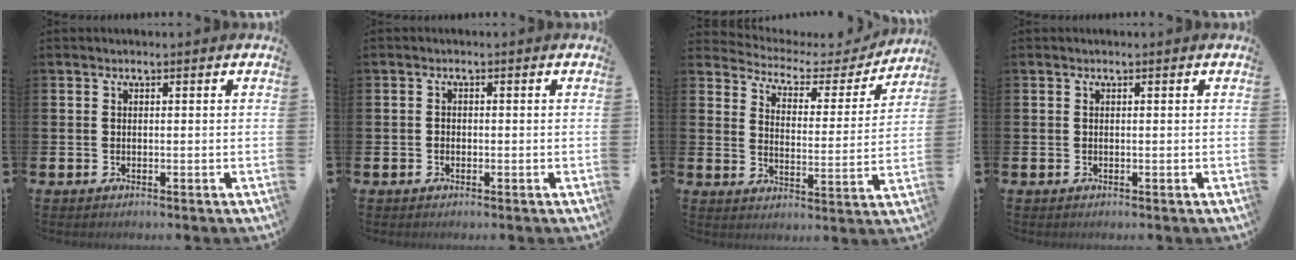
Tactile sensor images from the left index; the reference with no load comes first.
{"total": 0.8, "force": [-0.5, 0.7, 0.2], "torque": [-0.013, 0.007, -0.009]}
{"total": 4.3, "force": [3.8, 1.8, 0.9], "torque": [-0.036, -0.035, 0.054]}
{"total": 0.0}